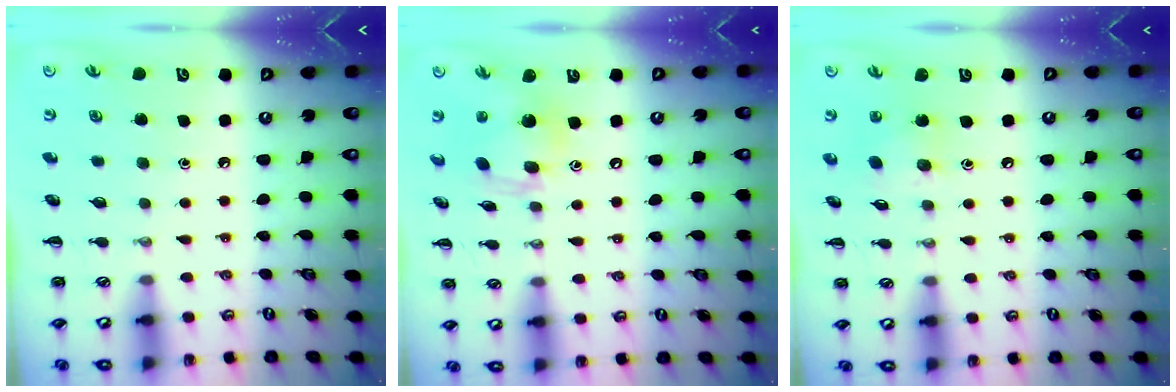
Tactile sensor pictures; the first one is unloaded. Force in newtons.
{"total": 12.3, "press": 11.9, "slide": 3.1}
{"total": 7.9, "press": 7.7, "slide": 1.6}